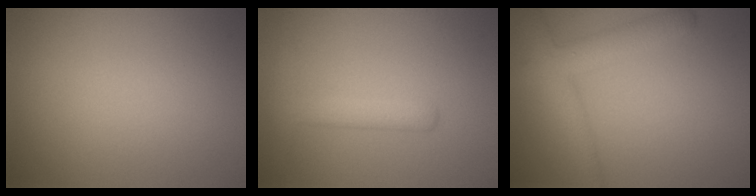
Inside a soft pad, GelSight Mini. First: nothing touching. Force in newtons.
{"total": 2.7, "press": 2.7, "slide": 0.1}
{"total": 4.7, "press": 4.7, "slide": 0.2}